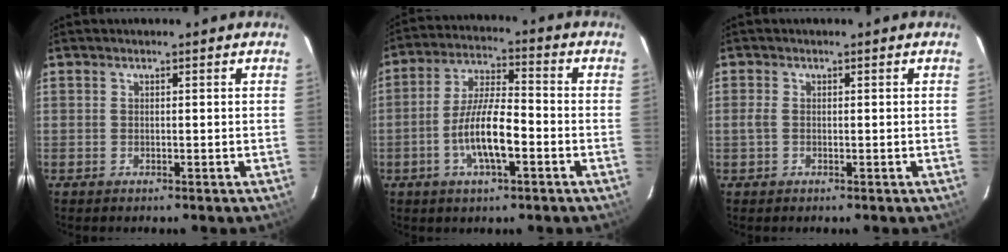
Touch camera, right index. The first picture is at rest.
{"total": 10.5, "force": [-3.6, 2.8, 9.4], "torque": [-0.185, -0.001, -0.067]}
{"total": 1.4, "force": [-0.2, 0.8, 1.1], "torque": [-0.027, 0.001, -0.004]}